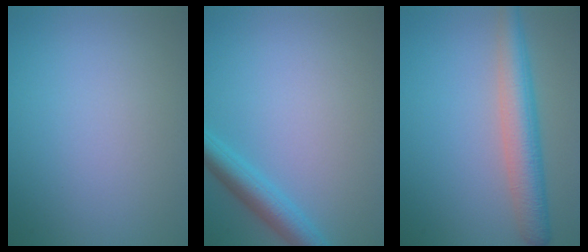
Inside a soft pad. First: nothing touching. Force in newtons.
{"total": 3.4, "press": 3.4, "slide": 0.1}
{"total": 5.0, "press": 5.0, "slide": 0.3}